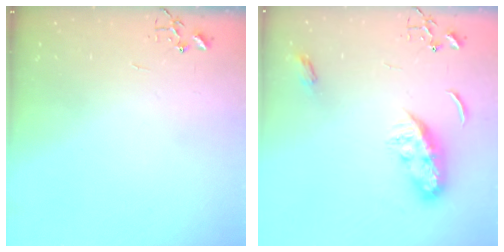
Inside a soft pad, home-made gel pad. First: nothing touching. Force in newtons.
{"total": 9.5, "press": 9.5, "slide": 0.2}